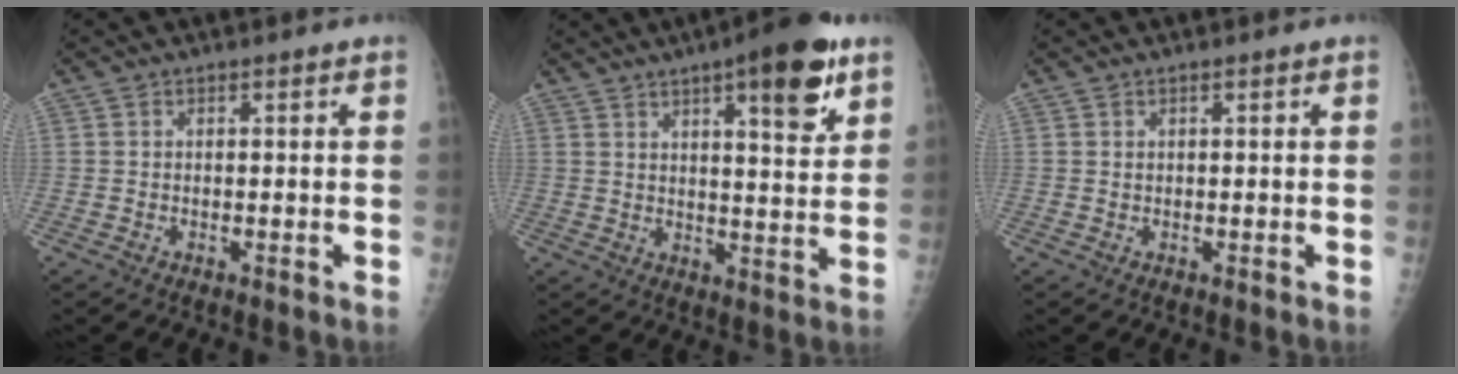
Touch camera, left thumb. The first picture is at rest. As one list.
[{"total": 13.3, "force": [7.3, 3.5, 10.6], "torque": [-0.127, -0.031, 0.099]}, {"total": 0.0}]